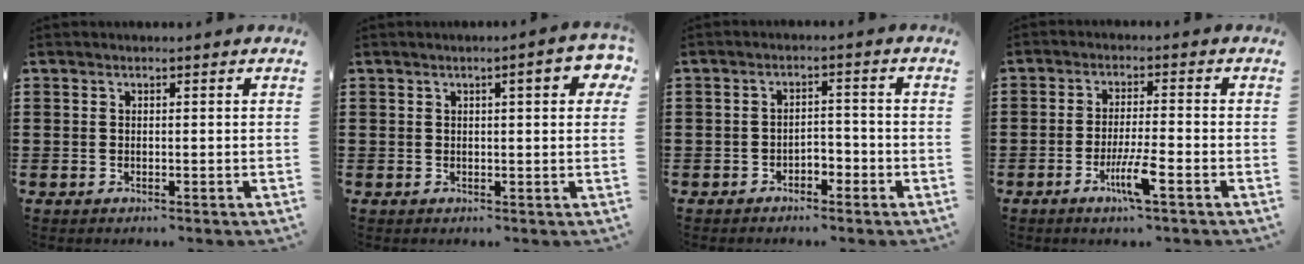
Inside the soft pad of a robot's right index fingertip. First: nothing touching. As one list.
[{"total": 4.4, "force": [1.3, 0.9, 4.1], "torque": [-0.064, 0.001, 0.017]}, {"total": 2.2, "force": [-1.8, 1.0, 0.8], "torque": [-0.020, 0.004, -0.038]}, {"total": 5.6, "force": [-2.8, 0.4, 4.9], "torque": [-0.100, -0.014, -0.053]}]